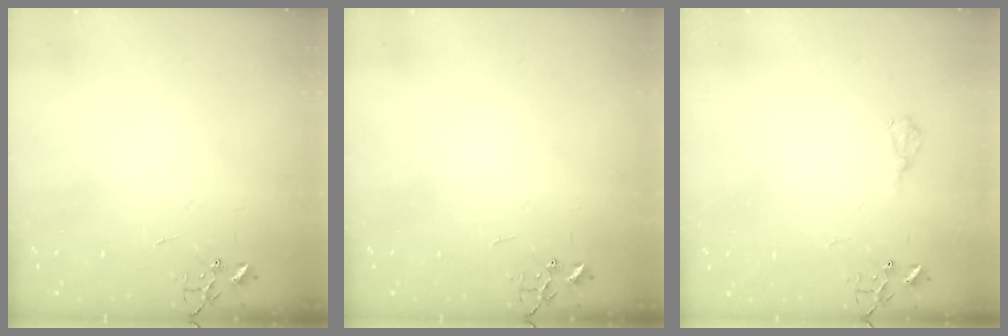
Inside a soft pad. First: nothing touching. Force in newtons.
{"total": 0.0}
{"total": 6.8, "press": 6.8, "slide": 0.9}